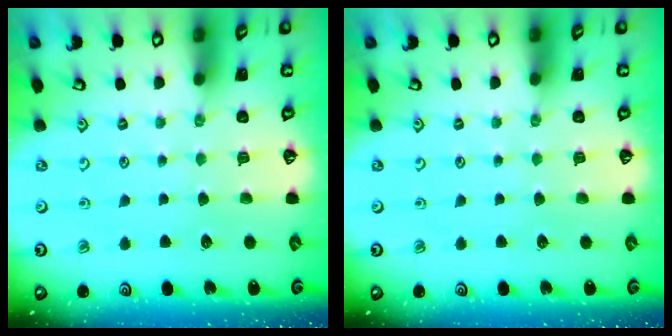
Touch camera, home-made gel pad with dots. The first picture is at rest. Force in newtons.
{"total": 0.0}